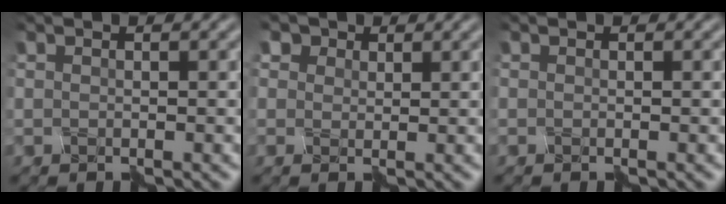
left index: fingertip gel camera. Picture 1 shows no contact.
{"total": 2.2, "force": [1.4, 1.7, 0.3], "torque": [-0.010, -0.005, 0.030]}
{"total": 0.5, "force": [-0.3, -0.2, -0.4], "torque": [0.006, 0.000, -0.003]}